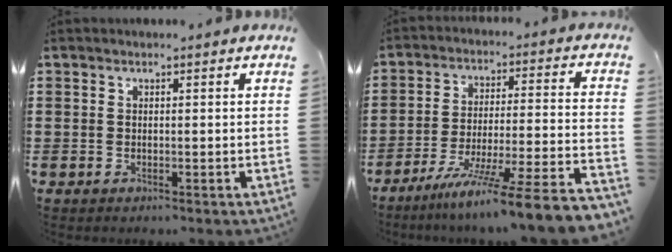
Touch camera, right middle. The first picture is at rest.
{"total": 9.5, "force": [-7.7, -1.7, 5.4], "torque": [-0.089, -0.016, -0.156]}